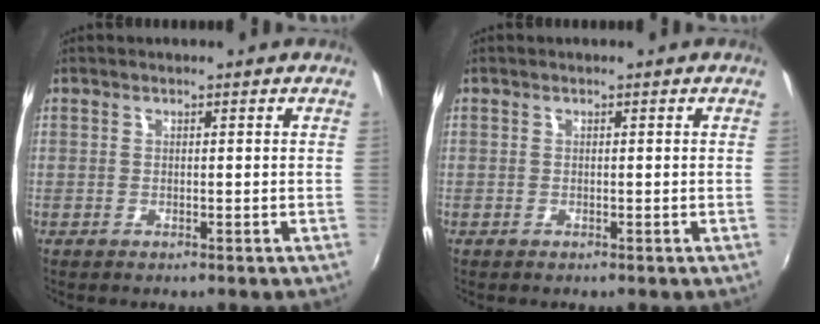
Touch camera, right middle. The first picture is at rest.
{"total": 0.0}